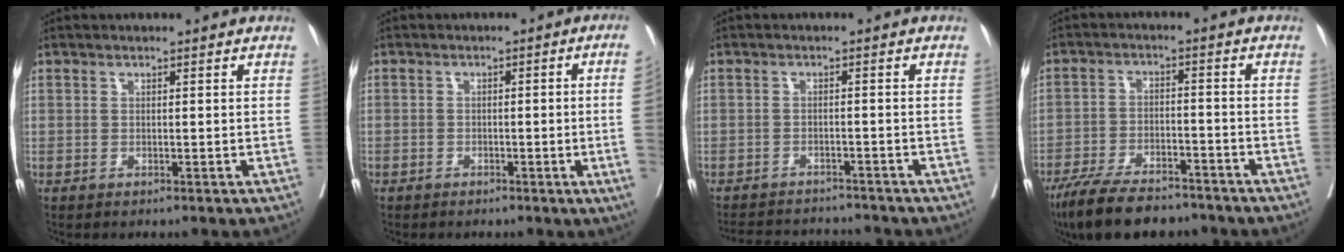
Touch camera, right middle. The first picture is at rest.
{"total": 5.0, "force": [-1.2, -0.6, 4.8], "torque": [-0.053, 0.001, -0.018]}
{"total": 8.9, "force": [-8.5, 1.7, 1.8], "torque": [-0.030, 0.006, -0.117]}
{"total": 12.6, "force": [-10.3, 3.6, 6.2], "torque": [-0.101, -0.015, -0.169]}